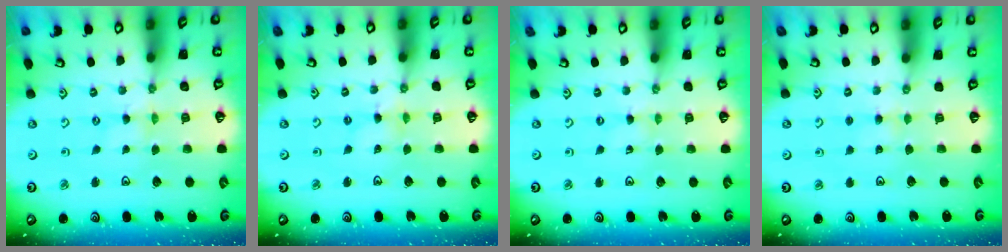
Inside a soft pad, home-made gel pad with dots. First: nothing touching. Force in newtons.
{"total": 2.6, "press": 2.6, "slide": 0.2}
{"total": 0.0}
{"total": 2.9, "press": 2.9, "slide": 0.4}